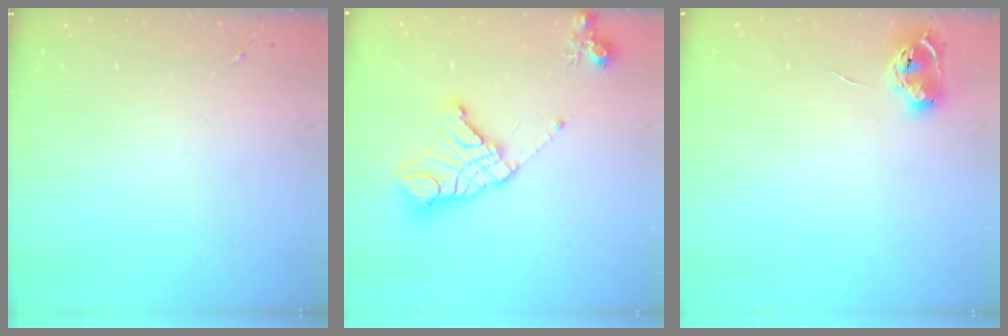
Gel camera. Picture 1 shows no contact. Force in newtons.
{"total": 17.2, "press": 17.0, "slide": 2.4}
{"total": 7.7, "press": 7.7, "slide": 0.7}